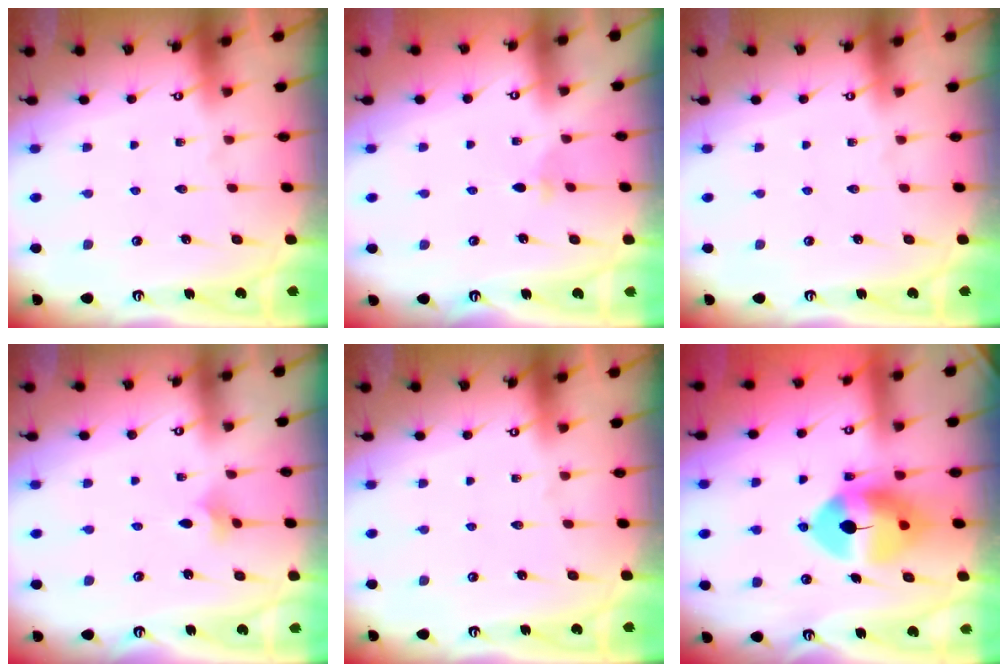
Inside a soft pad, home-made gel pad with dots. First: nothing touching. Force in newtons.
{"total": 3.1, "press": 3.0, "slide": 0.5}
{"total": 0.0}
{"total": 1.6, "press": 1.5, "slide": 0.4}
{"total": 0.0}
{"total": 11.7, "press": 11.5, "slide": 2.2}